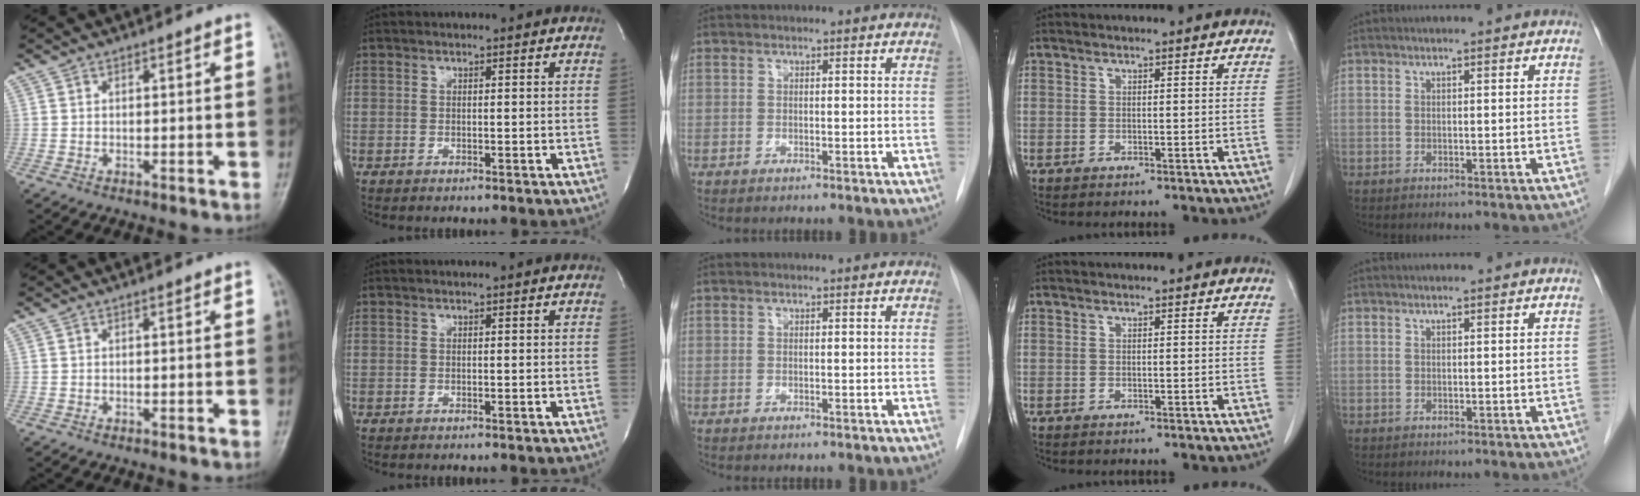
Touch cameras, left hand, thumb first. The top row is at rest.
{}